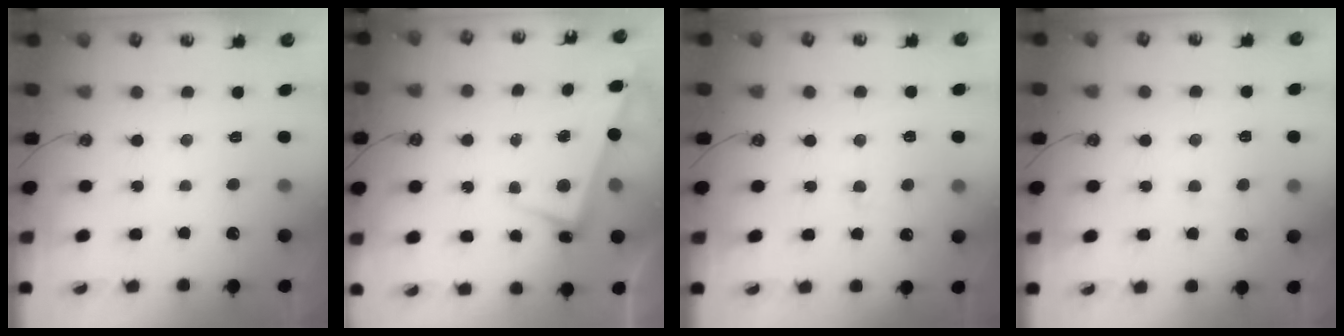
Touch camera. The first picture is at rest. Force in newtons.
{"total": 3.3, "press": 3.1, "slide": 0.9}
{"total": 2.4, "press": 2.4, "slide": 0.6}
{"total": 3.4, "press": 3.3, "slide": 0.6}